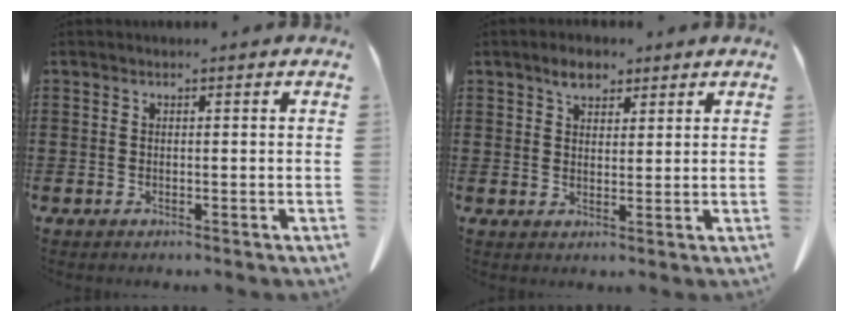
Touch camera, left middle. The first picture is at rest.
{"total": 3.8, "force": [2.8, 1.7, 1.8], "torque": [-0.034, 0.006, 0.050]}